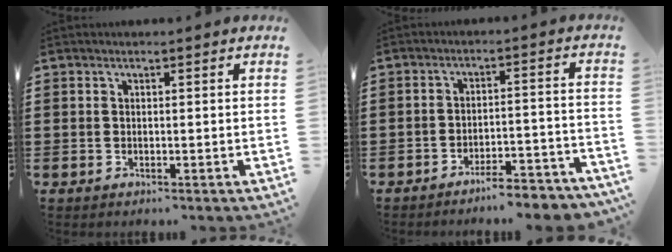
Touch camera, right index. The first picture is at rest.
{"total": 4.9, "force": [-4.7, -0.2, 1.5], "torque": [-0.027, -0.008, -0.092]}